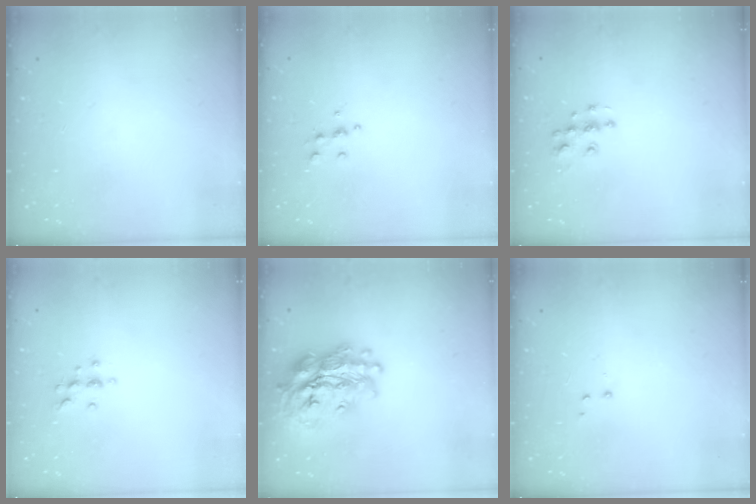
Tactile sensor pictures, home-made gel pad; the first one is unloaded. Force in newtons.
{"total": 5.2, "press": 5.0, "slide": 1.1}
{"total": 7.9, "press": 7.9, "slide": 0.4}
{"total": 6.3, "press": 6.2, "slide": 0.7}
{"total": 25.9, "press": 25.8, "slide": 2.3}
{"total": 2.8, "press": 2.7, "slide": 0.5}